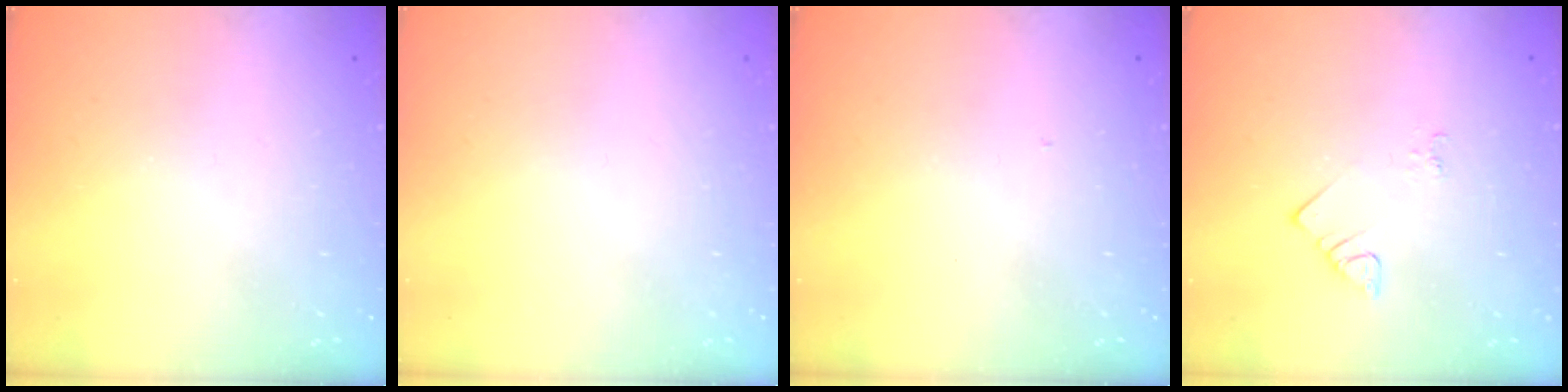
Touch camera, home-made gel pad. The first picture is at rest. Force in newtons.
{"total": 1.6, "press": 1.6, "slide": 0.1}
{"total": 3.7, "press": 3.6, "slide": 0.4}
{"total": 2.1, "press": 2.1, "slide": 0.4}